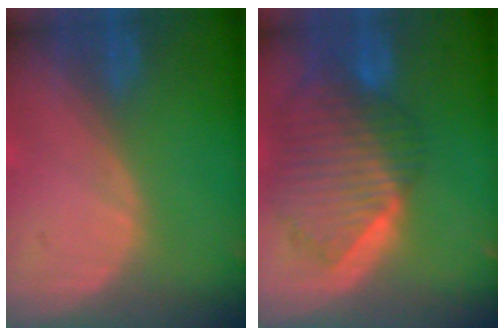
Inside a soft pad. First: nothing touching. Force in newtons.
{"total": 10.3, "press": 9.0, "slide": 5.1}